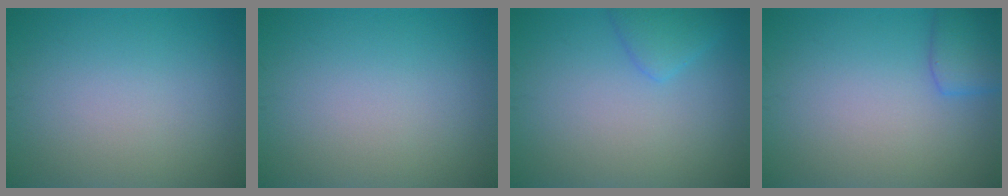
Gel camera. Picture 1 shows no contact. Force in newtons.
{"total": 0.0}
{"total": 2.0, "press": 2.0, "slide": 0.1}
{"total": 2.7, "press": 2.6, "slide": 0.2}